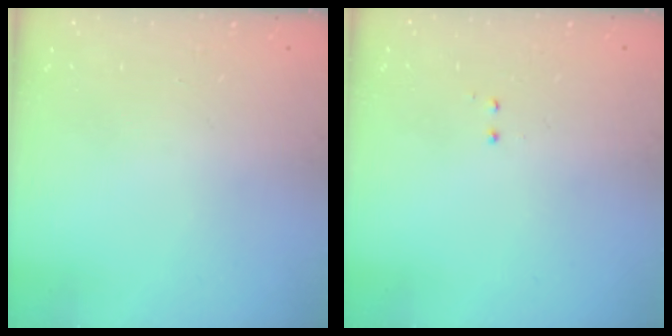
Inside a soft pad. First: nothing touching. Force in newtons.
{"total": 0.5, "press": 0.5, "slide": 0.3}